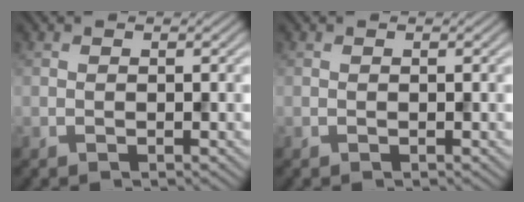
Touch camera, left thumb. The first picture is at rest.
{"total": 0.0}